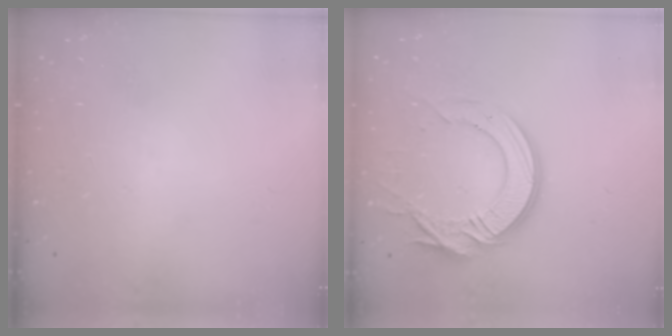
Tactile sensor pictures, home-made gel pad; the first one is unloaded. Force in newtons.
{"total": 15.8, "press": 15.7, "slide": 1.7}